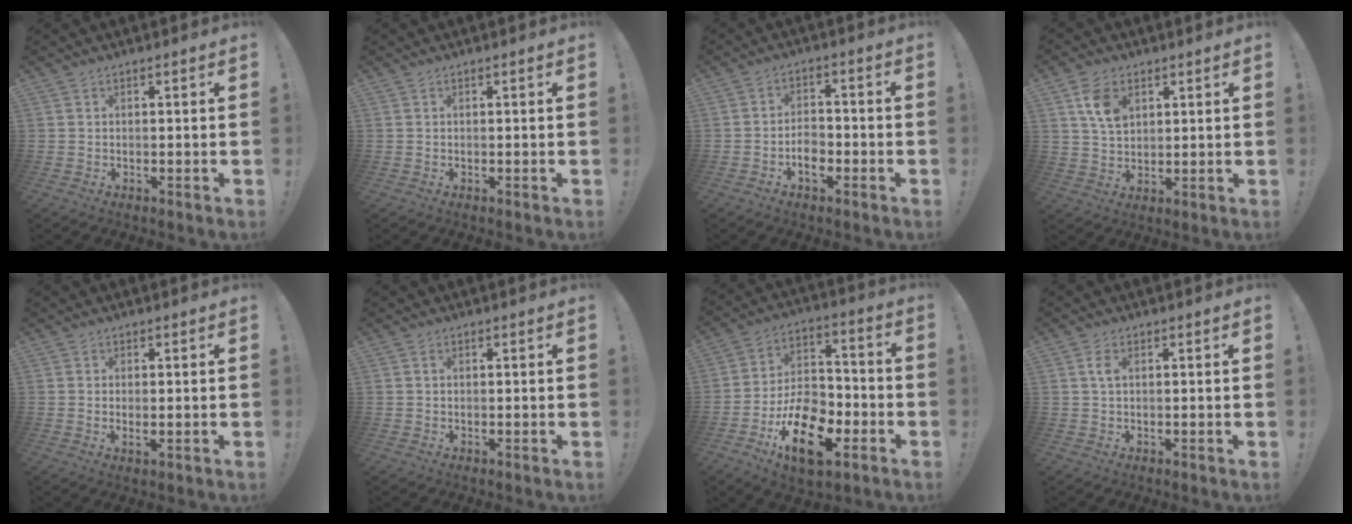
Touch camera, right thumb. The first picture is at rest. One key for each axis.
{"total": 0.0}
{"total": 5.6, "fx": -2.6, "fy": 3.7, "fz": 3.2, "tx": -0.050, "ty": 0.008, "tz": -0.047}
{"total": 8.4, "fx": 3.8, "fy": 5.4, "fz": 5.2, "tx": -0.084, "ty": -0.006, "tz": 0.074}
{"total": 1.9, "fx": 0.4, "fy": 0.7, "fz": 1.8, "tx": -0.019, "ty": -0.005, "tz": 0.005}
{"total": 0.5, "fx": 0.2, "fy": 0.4, "fz": 0.3, "tx": -0.013, "ty": 0.005, "tz": 0.005}
{"total": 19.6, "fx": -9.4, "fy": 11.2, "fz": 13.1, "tx": -0.217, "ty": 0.070, "tz": -0.152}
{"total": 2.6, "fx": 0.7, "fy": 1.2, "fz": 2.2, "tx": -0.044, "ty": 0.005, "tz": 0.011}